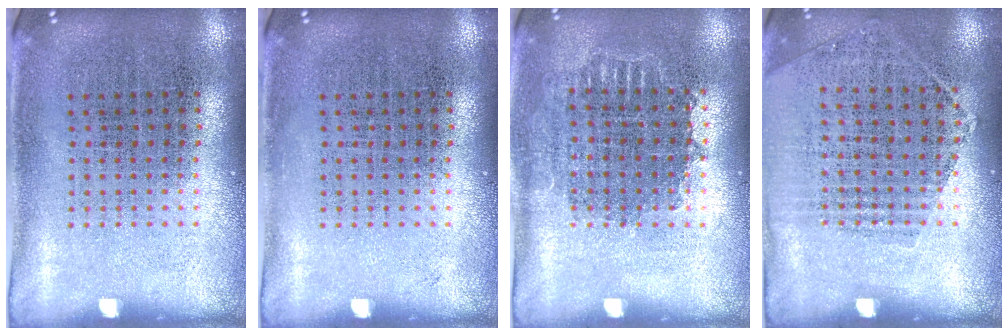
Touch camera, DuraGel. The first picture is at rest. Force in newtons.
{"total": 0.0}
{"total": 0.9, "press": 0.8, "slide": 0.3}
{"total": 1.2, "press": 1.0, "slide": 0.6}